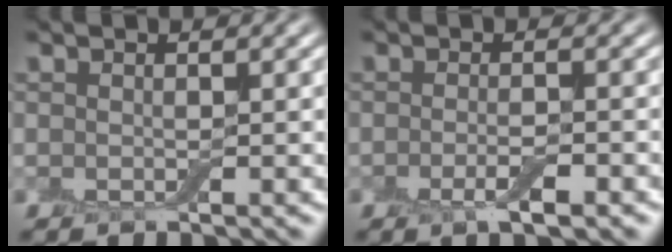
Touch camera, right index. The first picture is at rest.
{"total": 2.4, "force": [-1.1, 0.6, 2.1], "torque": [-0.038, -0.005, -0.020]}